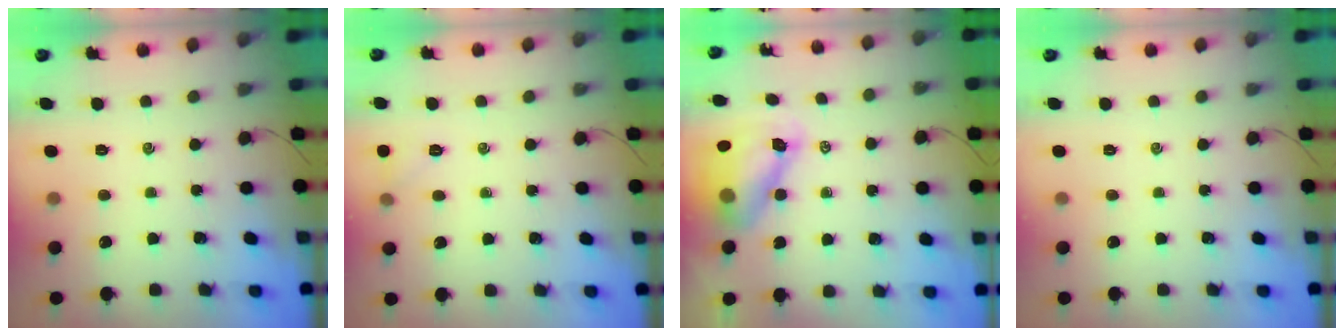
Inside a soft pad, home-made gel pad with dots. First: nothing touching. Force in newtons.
{"total": 4.8, "press": 4.6, "slide": 1.4}
{"total": 8.2, "press": 7.8, "slide": 2.3}
{"total": 0.0}